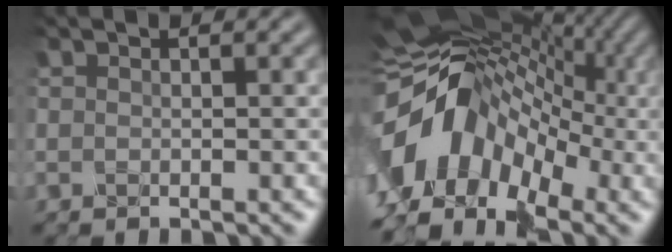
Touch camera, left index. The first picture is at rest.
{"total": 11.6, "force": [-2.3, 9.0, 7.0], "torque": [-0.138, 0.008, -0.057]}